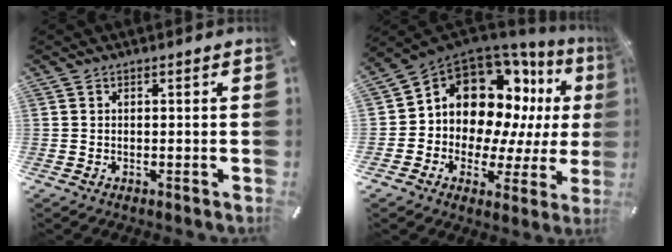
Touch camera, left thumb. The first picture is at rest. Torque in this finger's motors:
{"motor_torque": [0.54, 1.86, 1.65, -1.12, 0.13]}